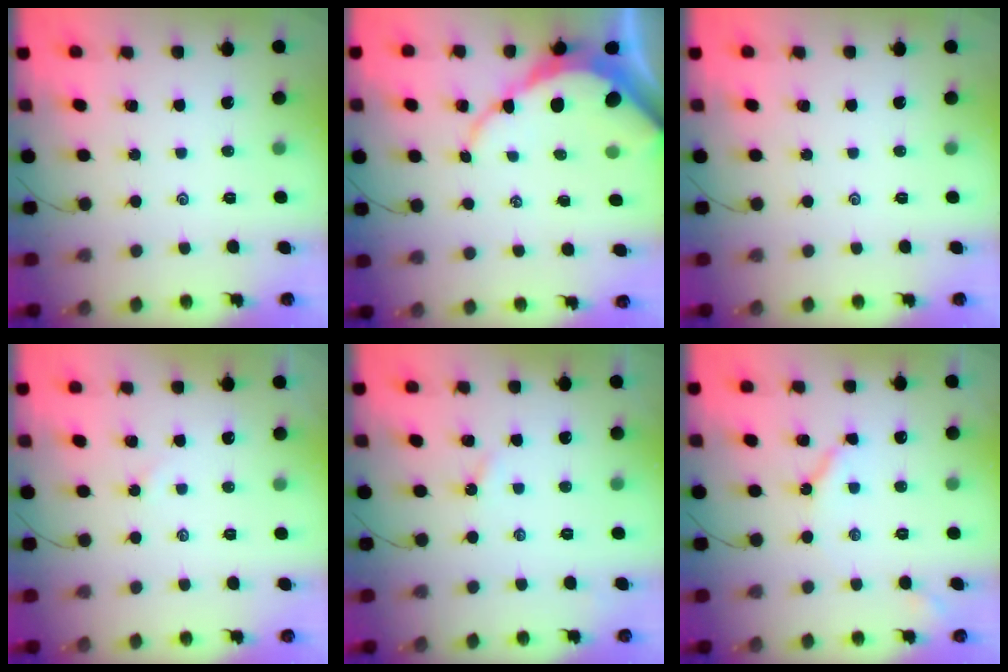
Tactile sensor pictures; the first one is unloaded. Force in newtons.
{"total": 10.4, "press": 10.3, "slide": 0.9}
{"total": 0.0}
{"total": 1.3, "press": 1.3, "slide": 0.3}
{"total": 1.5, "press": 1.5, "slide": 0.3}
{"total": 5.1, "press": 5.0, "slide": 0.6}